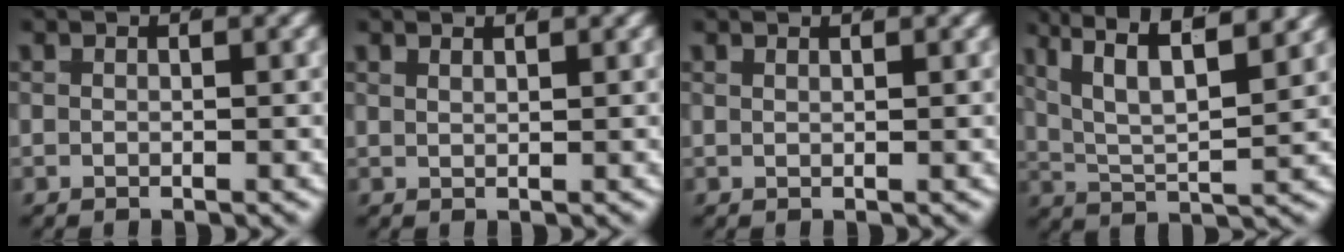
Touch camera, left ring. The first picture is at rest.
{"total": 1.2, "force": [1.1, 0.3, 0.4], "torque": [-0.005, 0.000, 0.018]}
{"total": 0.9, "force": [0.8, 0.1, 0.3], "torque": [0.000, 0.002, 0.012]}
{"total": 7.4, "force": [2.8, 4.5, 5.2], "torque": [-0.115, -0.018, 0.044]}